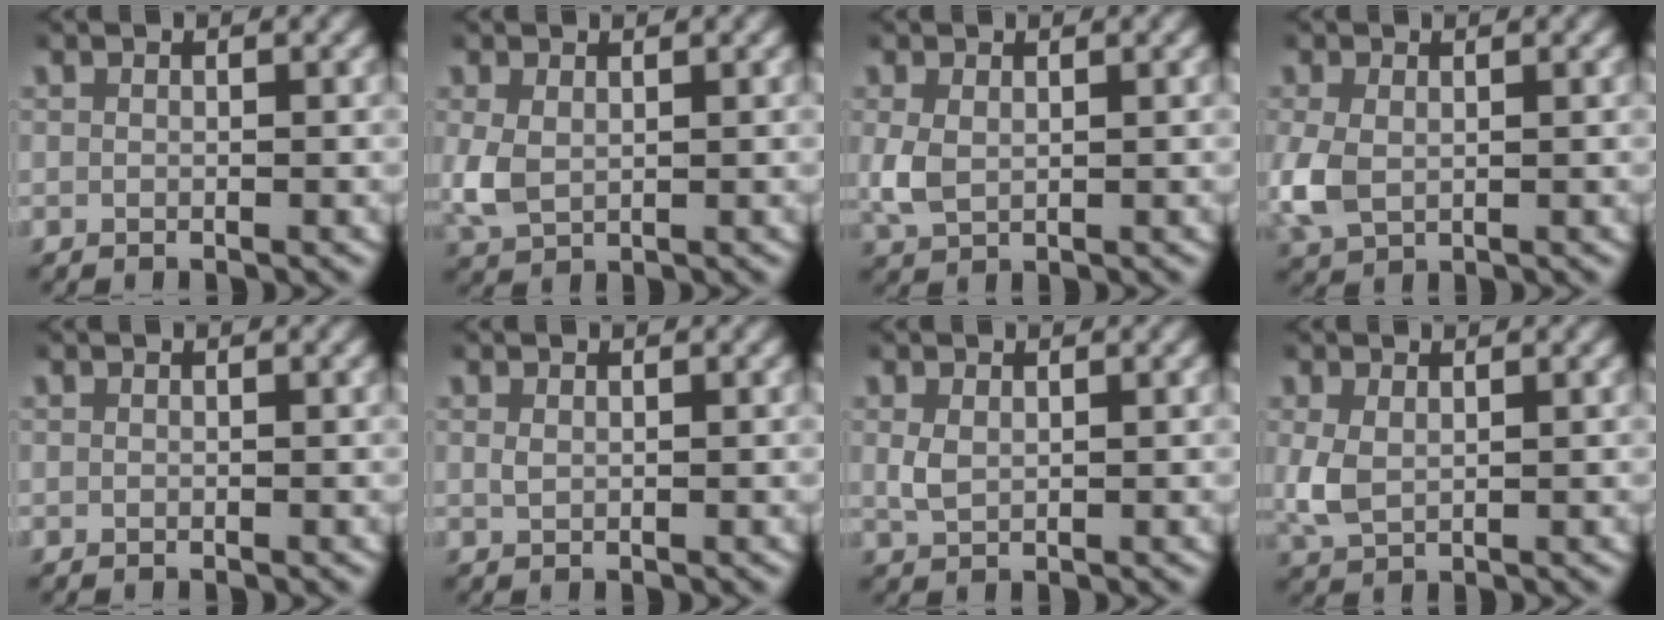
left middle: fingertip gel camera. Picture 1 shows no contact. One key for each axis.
{"total": 2.8, "fx": 0.5, "fy": 2.0, "fz": 1.9, "tx": -0.060, "ty": -0.009, "tz": 0.017}
{"total": 2.3, "fx": 0.4, "fy": 1.6, "fz": 1.6, "tx": -0.049, "ty": -0.007, "tz": 0.014}
{"total": 3.2, "fx": 0.1, "fy": 2.3, "fz": 2.2, "tx": -0.070, "ty": -0.008, "tz": 0.010}
{"total": 0.0}
{"total": 0.5, "fx": 0.3, "fy": 0.2, "fz": 0.4, "tx": -0.012, "ty": -0.005, "tz": 0.011}
{"total": 1.4, "fx": 0.5, "fy": 0.8, "fz": 1.0, "tx": -0.026, "ty": -0.005, "tz": 0.017}
{"total": 2.6, "fx": 0.5, "fy": 1.8, "fz": 1.8, "tx": -0.056, "ty": -0.007, "tz": 0.017}